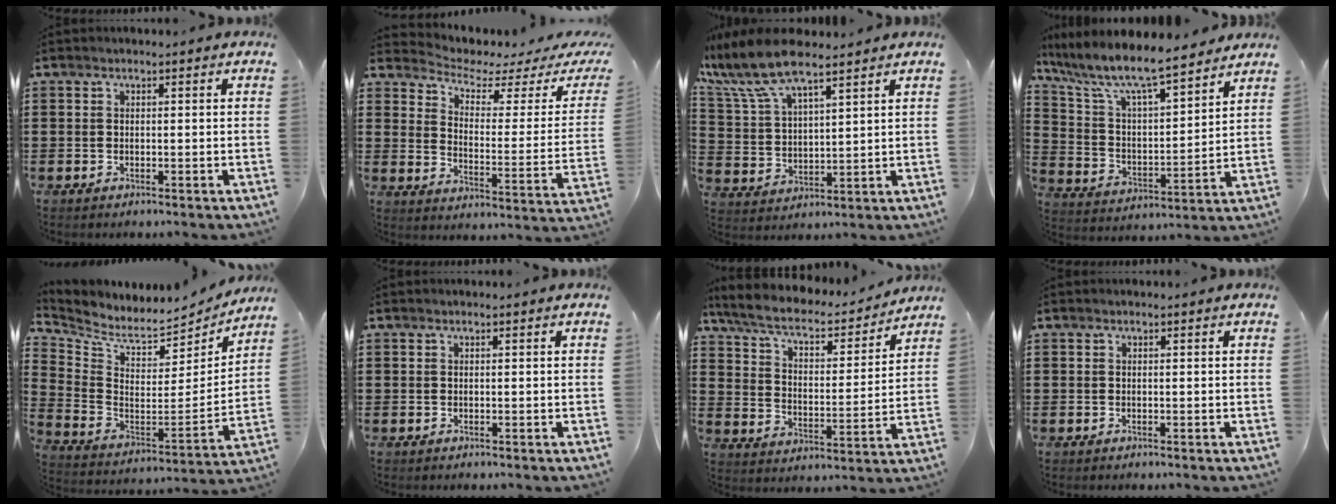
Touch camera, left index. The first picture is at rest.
{"total": 2.7, "force": [2.1, 1.0, 1.4], "torque": [-0.047, -0.018, 0.025]}
{"total": 9.6, "force": [7.7, 2.4, 5.1], "torque": [-0.134, -0.028, 0.136]}
{"total": 8.9, "force": [7.7, 1.4, 4.2], "torque": [-0.115, -0.048, 0.129]}
{"total": 6.0, "force": [5.3, 1.9, 1.9], "torque": [-0.069, -0.051, 0.091]}
{"total": 0.0}
{"total": 6.4, "force": [5.3, 1.8, 3.1], "torque": [-0.082, -0.032, 0.087]}
{"total": 0.0}